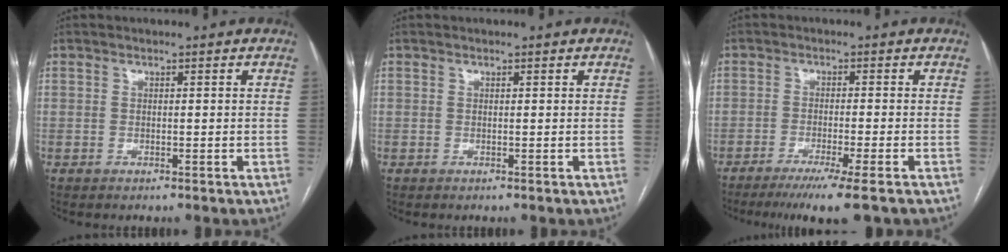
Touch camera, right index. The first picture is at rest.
{"total": 0.0}
{"total": 8.4, "force": [-6.1, -1.1, 5.6], "torque": [-0.076, -0.021, -0.092]}